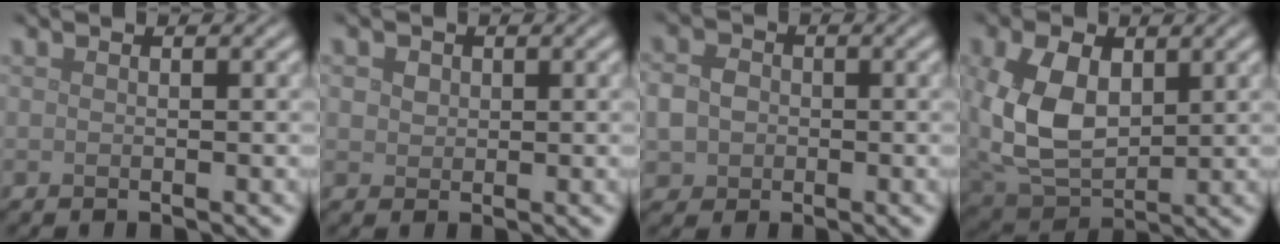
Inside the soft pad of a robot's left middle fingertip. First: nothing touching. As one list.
[{"total": 1.7, "force": [0.7, 1.4, 0.7], "torque": [-0.014, 0.004, 0.010]}, {"total": 3.5, "force": [-0.3, 3.1, 1.6], "torque": [-0.020, 0.002, -0.013]}, {"total": 8.4, "force": [1.2, 5.6, 6.1], "torque": [-0.154, -0.007, 0.031]}]